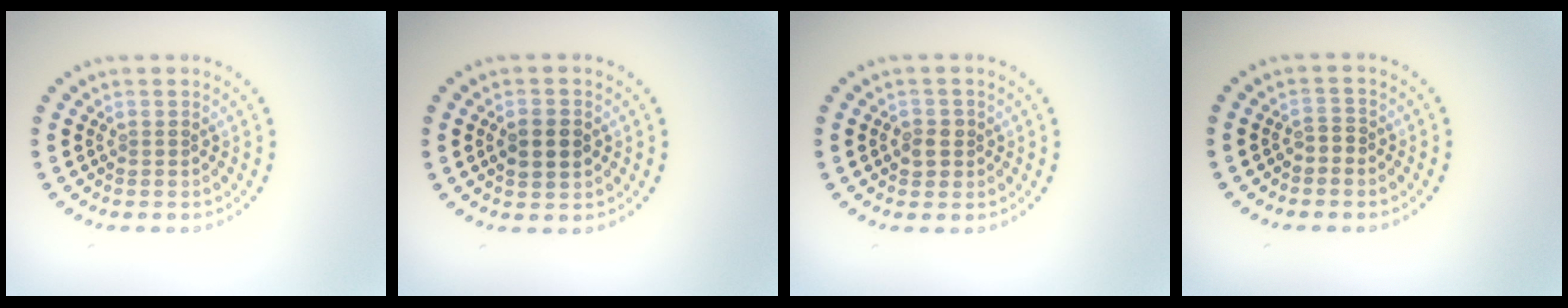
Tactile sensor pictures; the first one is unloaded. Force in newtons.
{"total": 2.6, "press": 2.6, "slide": 0.2}
{"total": 1.7, "press": 1.7, "slide": 0.4}
{"total": 1.0, "press": 0.8, "slide": 0.6}